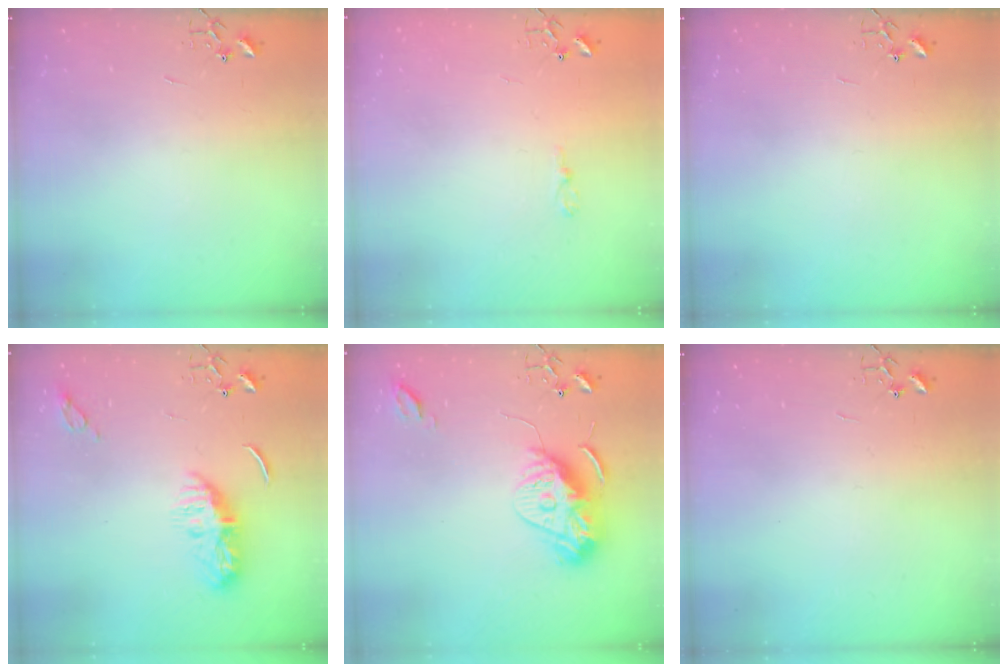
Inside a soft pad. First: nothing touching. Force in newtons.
{"total": 3.9, "press": 3.9, "slide": 0.4}
{"total": 0.0}
{"total": 9.9, "press": 9.9, "slide": 0.5}
{"total": 11.7, "press": 11.6, "slide": 1.0}
{"total": 0.0}